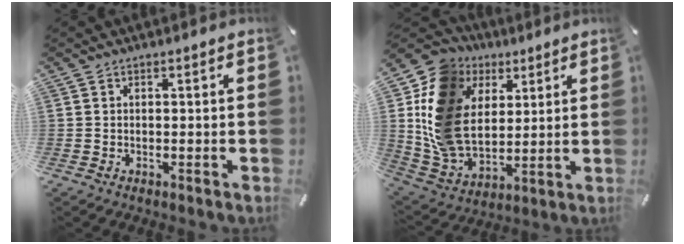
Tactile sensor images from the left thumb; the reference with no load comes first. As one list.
[{"total": 16.7, "force": [3.1, 13.9, 8.8], "torque": [-0.215, -0.020, 0.064]}]